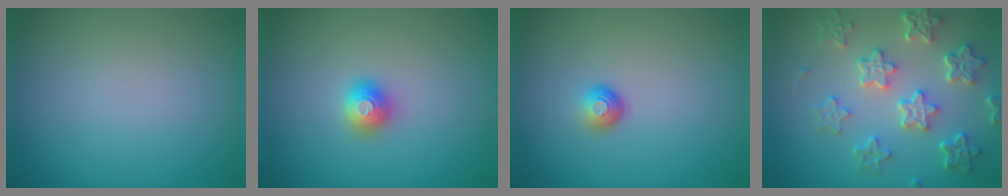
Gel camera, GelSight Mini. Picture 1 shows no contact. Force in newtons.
{"total": 2.0, "press": 2.0, "slide": 0.2}
{"total": 1.8, "press": 1.1, "slide": 1.4}
{"total": 5.9, "press": 4.6, "slide": 3.8}